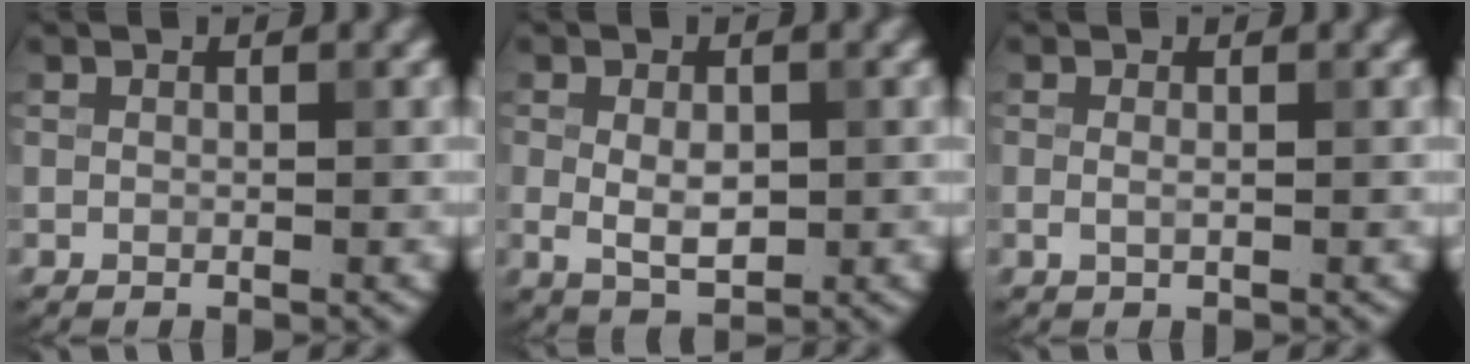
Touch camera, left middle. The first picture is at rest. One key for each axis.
{"total": 3.1, "fx": 0.0, "fy": 1.8, "fz": 2.5, "tx": -0.045, "ty": -0.003, "tz": 0.002}
{"total": 0.7, "fx": 0.0, "fy": 0.2, "fz": 0.7, "tx": -0.014, "ty": -0.002, "tz": 0.000}